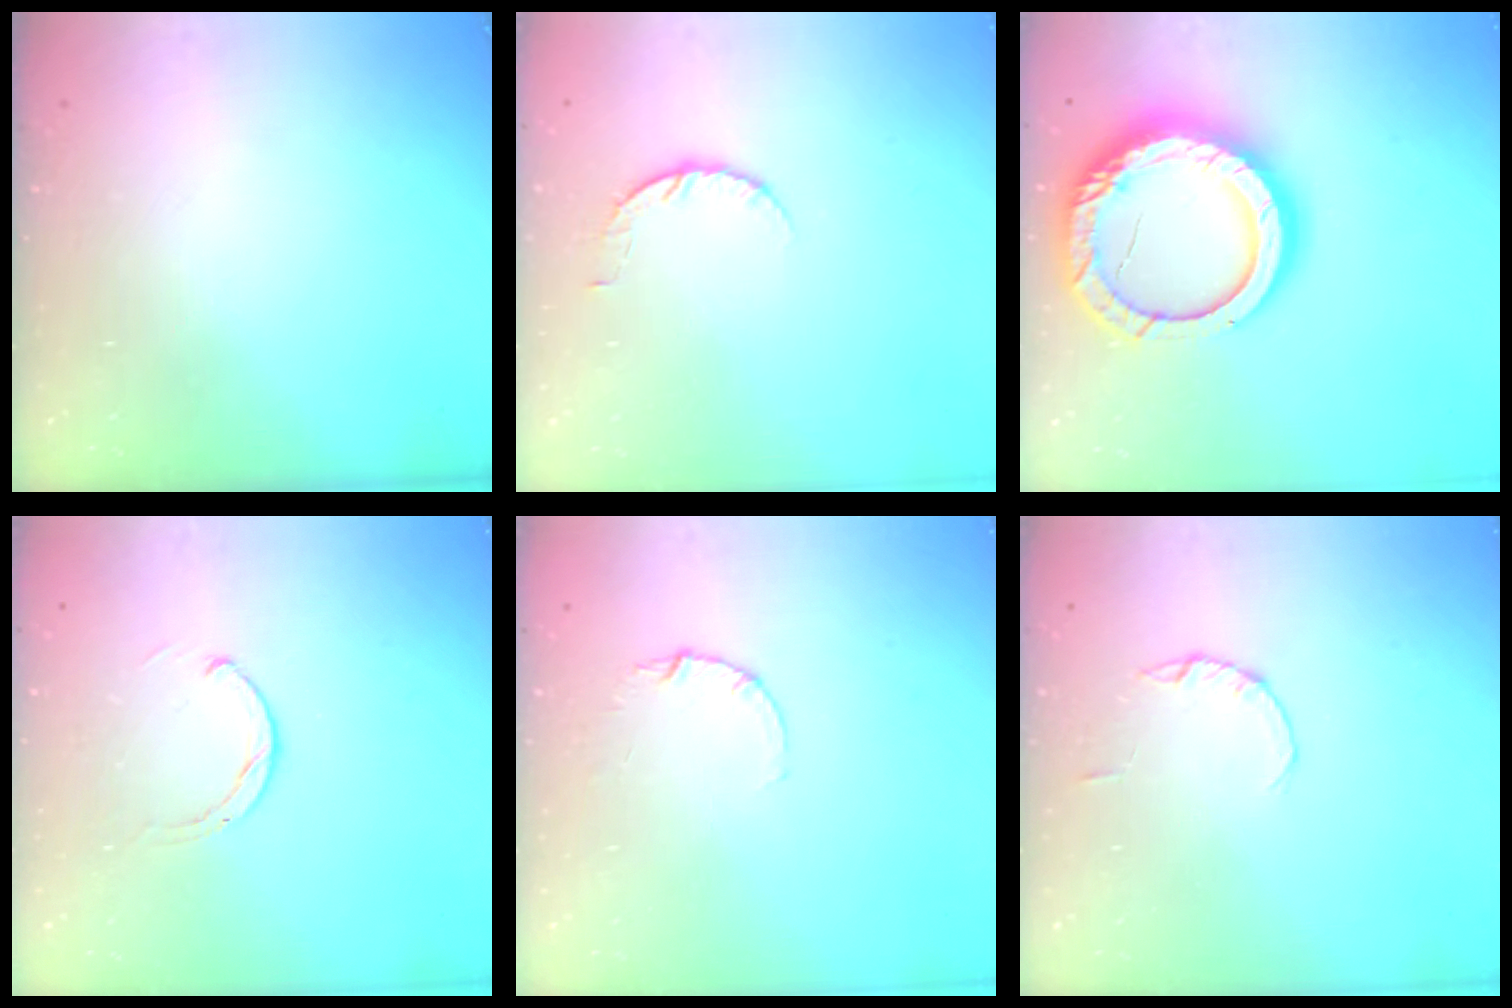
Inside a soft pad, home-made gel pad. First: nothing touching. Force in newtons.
{"total": 5.2, "press": 5.2, "slide": 0.8}
{"total": 20.9, "press": 20.8, "slide": 2.6}
{"total": 2.5, "press": 2.5, "slide": 0.3}
{"total": 2.8, "press": 2.8, "slide": 0.3}
{"total": 1.0, "press": 1.0, "slide": 0.2}